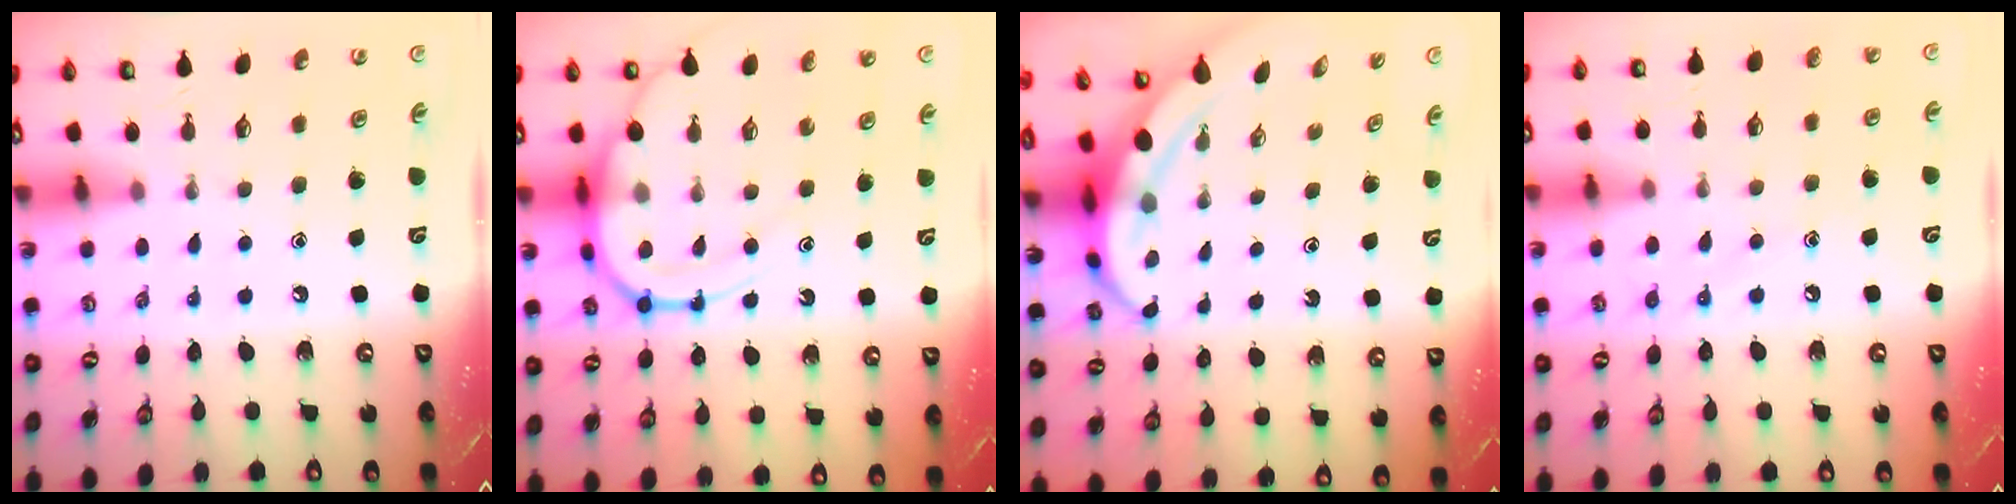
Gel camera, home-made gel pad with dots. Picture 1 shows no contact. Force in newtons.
{"total": 13.4, "press": 13.3, "slide": 1.3}
{"total": 4.3, "press": 4.1, "slide": 1.1}
{"total": 7.2, "press": 7.2, "slide": 0.6}